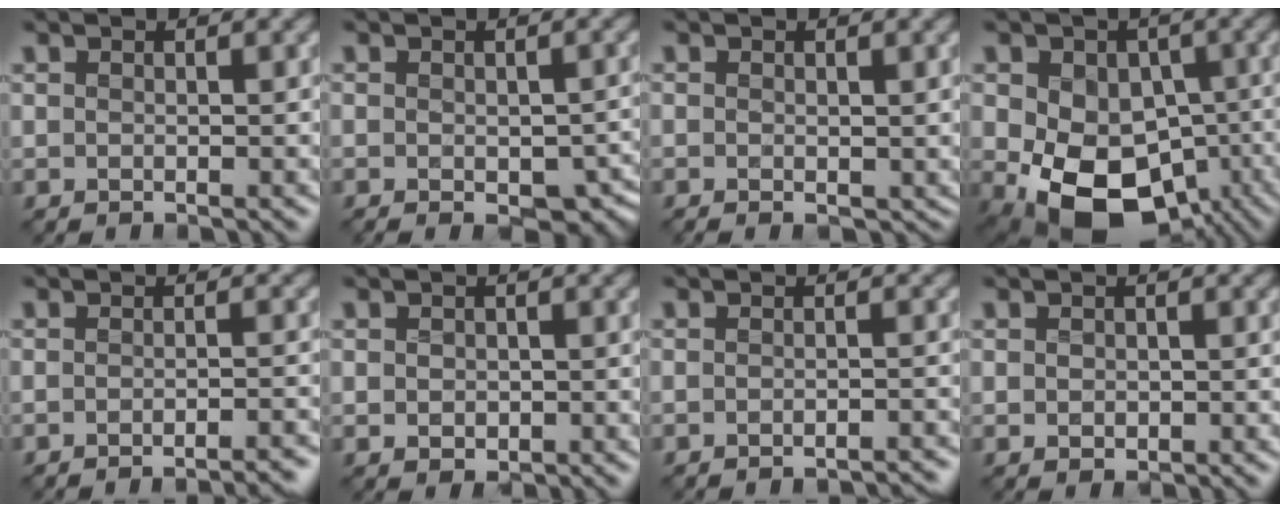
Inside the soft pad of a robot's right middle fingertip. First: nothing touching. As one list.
[{"total": 6.1, "force": [-2.1, 3.2, 4.7], "torque": [-0.071, -0.028, -0.019]}, {"total": 1.5, "force": [-0.1, 0.9, 1.2], "torque": [-0.021, -0.006, -0.001]}, {"total": 12.3, "force": [-3.5, 8.9, 7.7], "torque": [-0.101, -0.024, -0.049]}, {"total": 3.3, "force": [-2.7, 0.5, 1.8], "torque": [-0.014, 0.008, -0.040]}, {"total": 1.4, "force": [-0.1, 1.2, 0.7], "torque": [-0.011, -0.003, -0.002]}, {"total": 2.5, "force": [-2.3, 0.3, 0.8], "torque": [0.001, 0.006, -0.028]}, {"total": 1.0, "force": [0.0, 0.9, 0.5], "torque": [-0.008, -0.003, -0.001]}]